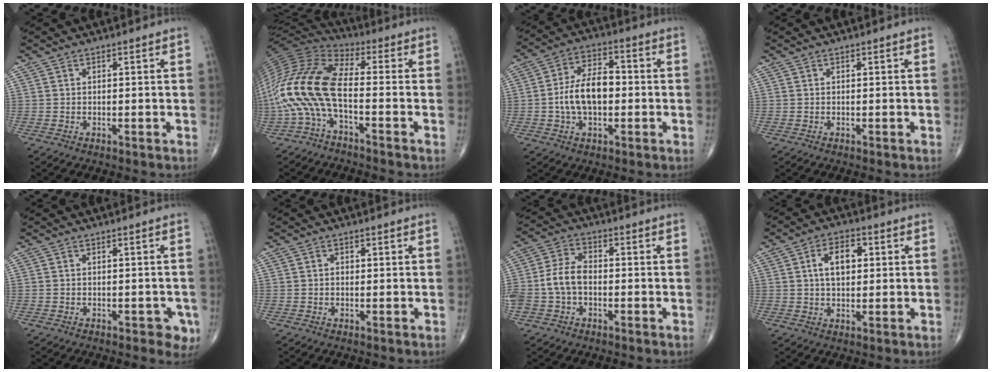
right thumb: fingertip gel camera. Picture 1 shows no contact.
{"total": 17.2, "force": [-4.2, 6.6, 15.3], "torque": [-0.345, 0.055, -0.090]}
{"total": 12.9, "force": [-1.0, 8.0, 10.0], "torque": [-0.159, 0.030, -0.022]}
{"total": 0.0}
{"total": 3.7, "force": [-1.7, 2.0, 2.6], "torque": [-0.013, 0.004, -0.021]}
{"total": 0.8, "force": [0.0, 0.6, 0.5], "torque": [-0.005, 0.004, -0.003]}
{"total": 7.7, "force": [-1.4, 5.1, 5.6], "torque": [-0.119, 0.025, -0.033]}
{"total": 7.4, "force": [1.4, 4.4, 5.7], "torque": [-0.084, 0.012, 0.020]}